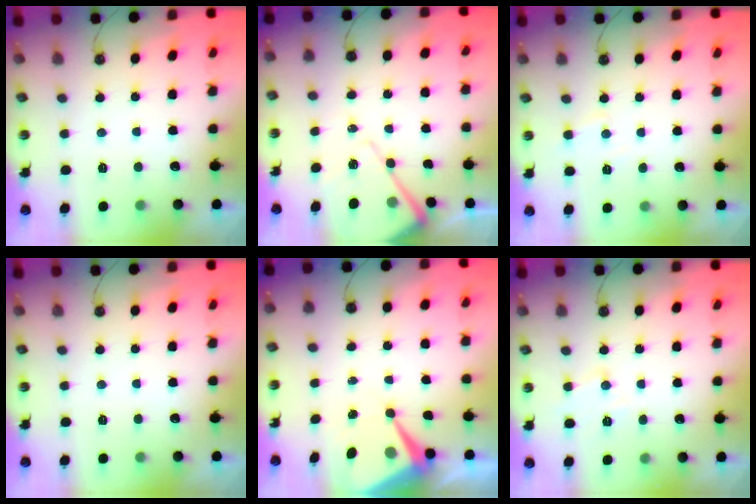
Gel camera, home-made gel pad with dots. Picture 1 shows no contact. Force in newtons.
{"total": 11.2, "press": 11.2, "slide": 0.8}
{"total": 6.2, "press": 6.2, "slide": 0.7}
{"total": 0.0}
{"total": 9.4, "press": 9.4, "slide": 0.4}
{"total": 8.4, "press": 8.4, "slide": 0.5}